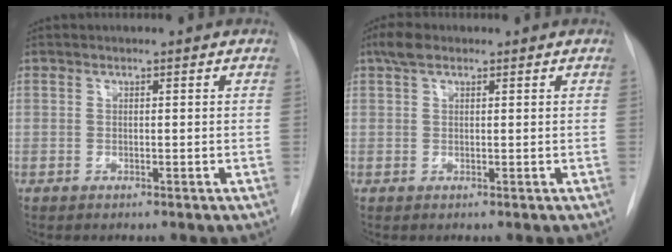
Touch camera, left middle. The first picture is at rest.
{"total": 2.6, "force": [1.7, 1.2, 1.6], "torque": [-0.035, 0.017, 0.033]}